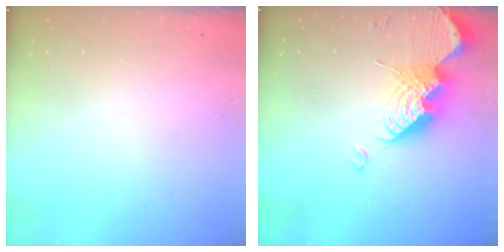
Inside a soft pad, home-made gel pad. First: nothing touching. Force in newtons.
{"total": 15.4, "press": 15.4, "slide": 1.1}